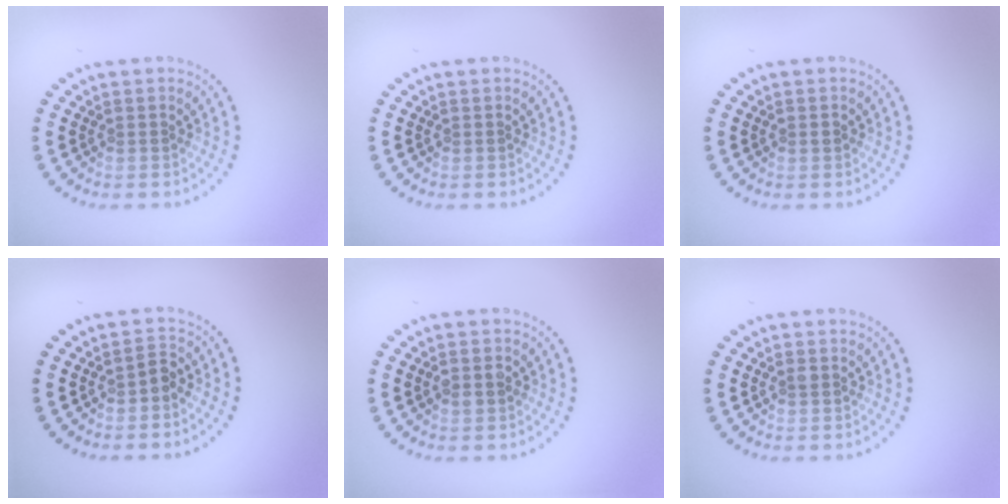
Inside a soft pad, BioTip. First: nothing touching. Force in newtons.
{"total": 0.0}
{"total": 0.8, "press": 0.8, "slide": 0.2}
{"total": 1.2, "press": 1.0, "slide": 0.5}
{"total": 1.4, "press": 1.4, "slide": 0.2}
{"total": 0.6, "press": 0.6, "slide": 0.2}